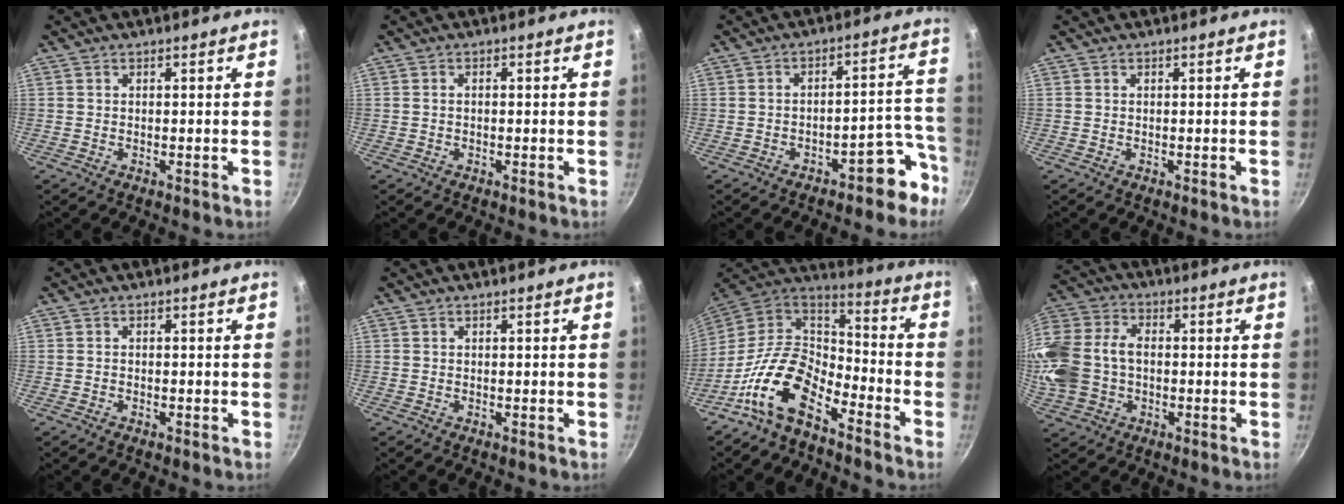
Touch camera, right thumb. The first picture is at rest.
{"total": 0.7, "force": [-0.1, 0.4, 0.5], "torque": [-0.012, 0.006, -0.002]}
{"total": 8.2, "force": [-5.4, 3.6, 5.0], "torque": [-0.014, 0.080, -0.061]}
{"total": 0.0}
{"total": 0.6, "force": [-0.4, 0.3, 0.2], "torque": [-0.010, 0.006, -0.008]}
{"total": 0.0}
{"total": 15.3, "force": [-9.2, 7.8, 9.4], "torque": [-0.157, 0.077, -0.196]}
{"total": 18.2, "force": [-1.3, 13.6, 12.0], "torque": [-0.276, 0.044, -0.029]}